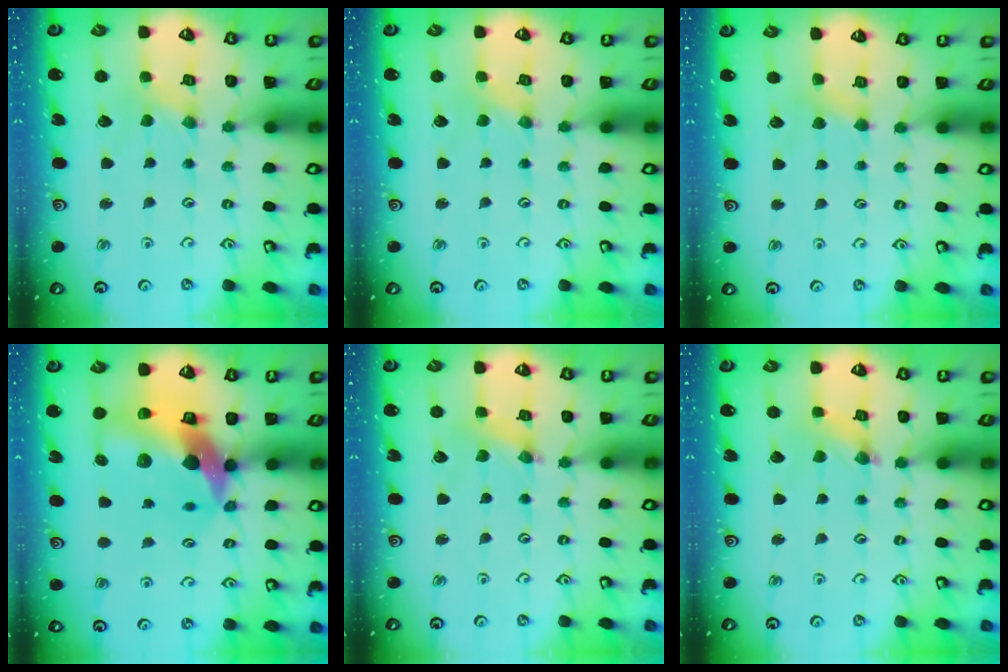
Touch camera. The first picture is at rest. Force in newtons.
{"total": 0.0}
{"total": 3.0, "press": 3.0, "slide": 0.4}
{"total": 17.0, "press": 16.8, "slide": 2.5}
{"total": 1.7, "press": 1.7, "slide": 0.2}
{"total": 1.2, "press": 1.2, "slide": 0.3}